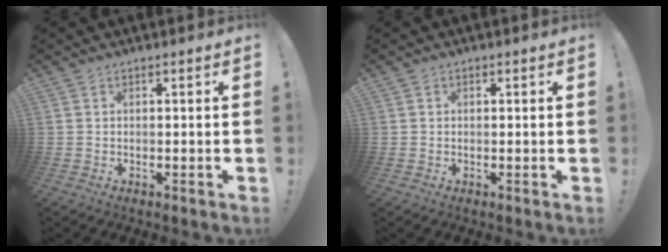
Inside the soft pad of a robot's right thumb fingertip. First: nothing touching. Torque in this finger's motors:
{"motor_torque": [0.07, -0.11, -0.03, 0.00, -0.07]}